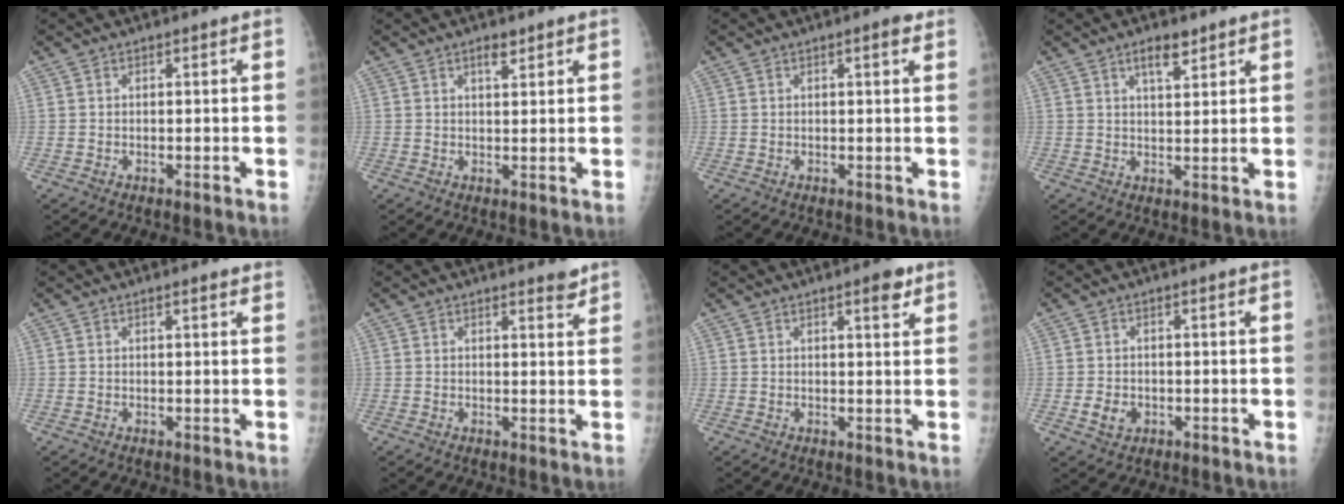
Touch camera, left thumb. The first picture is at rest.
{"total": 2.2, "force": [1.5, 0.9, 1.4], "torque": [-0.011, -0.009, 0.026]}
{"total": 1.9, "force": [1.1, 0.5, 1.5], "torque": [-0.018, -0.003, 0.012]}
{"total": 4.4, "force": [2.9, 1.6, 2.8], "torque": [-0.030, -0.018, 0.050]}
{"total": 1.3, "force": [0.9, 0.4, 0.8], "torque": [-0.010, -0.003, 0.011]}
{"total": 2.0, "force": [1.7, 0.6, 0.8], "torque": [0.000, -0.013, 0.020]}
{"total": 3.0, "force": [1.9, 0.9, 2.2], "torque": [-0.024, -0.009, 0.023]}
{"total": 3.1, "force": [-1.0, 2.4, 1.6], "torque": [-0.016, 0.003, -0.009]}